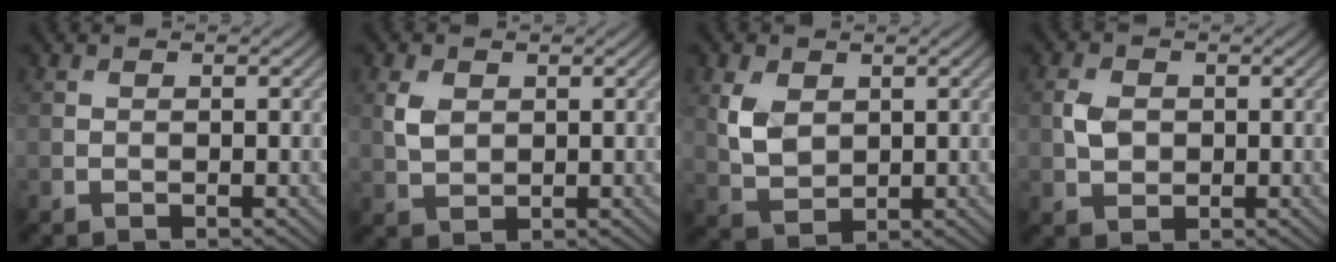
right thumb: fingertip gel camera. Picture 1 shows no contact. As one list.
[{"total": 3.1, "force": [0.9, 2.2, 2.1], "torque": [-0.052, 0.001, 0.019]}, {"total": 4.9, "force": [1.5, 3.4, 3.2], "torque": [-0.080, -0.002, 0.034]}, {"total": 3.0, "force": [0.2, 2.3, 1.9], "torque": [-0.045, 0.000, 0.000]}]